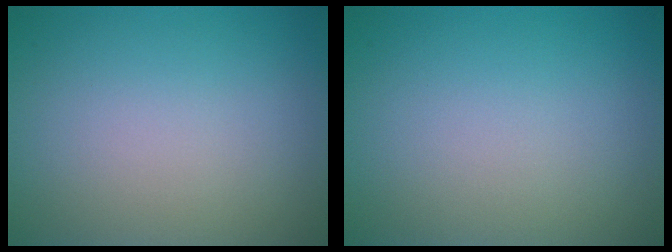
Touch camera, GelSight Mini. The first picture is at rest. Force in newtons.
{"total": 0.0}